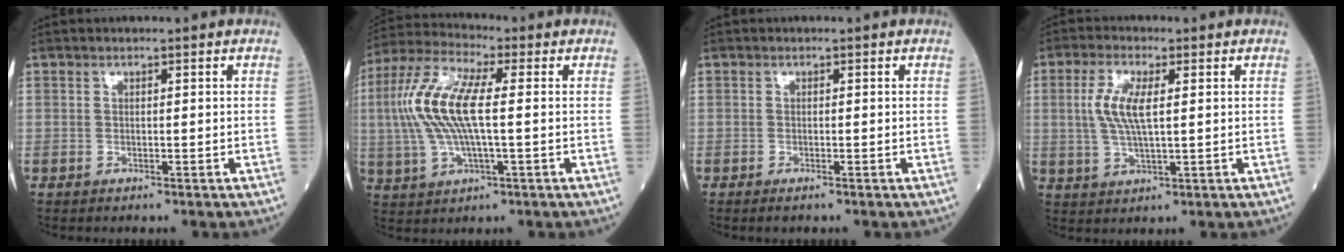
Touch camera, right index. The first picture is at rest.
{"total": 11.9, "force": [0.7, 2.7, 11.5], "torque": [-0.261, 0.016, 0.010]}
{"total": 0.8, "force": [-0.5, 0.0, 0.5], "torque": [-0.011, -0.003, -0.010]}
{"total": 6.1, "force": [1.1, 1.5, 5.8], "torque": [-0.133, 0.003, 0.024]}